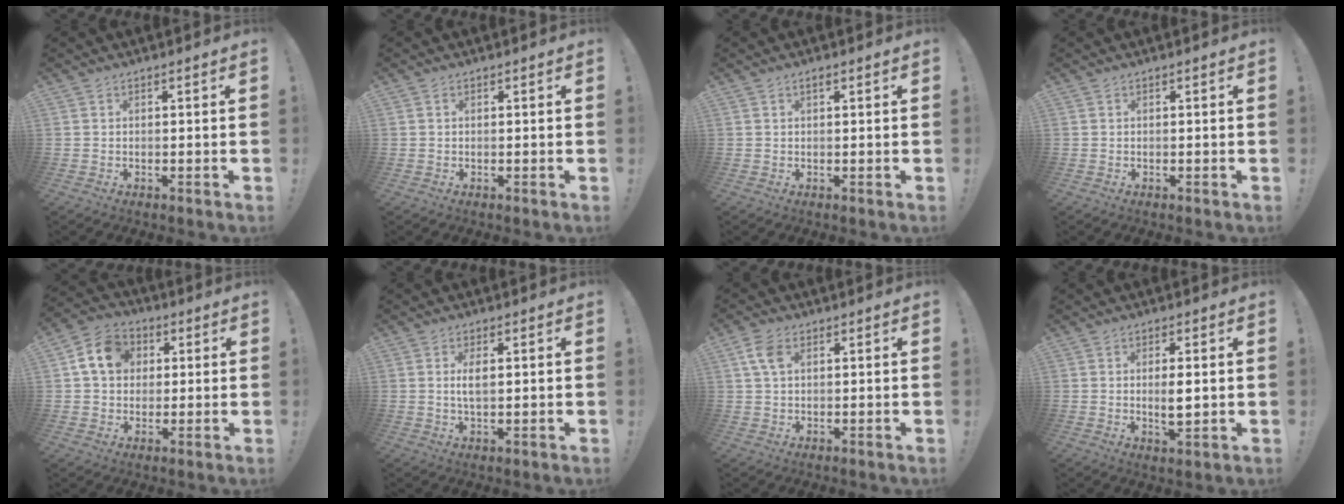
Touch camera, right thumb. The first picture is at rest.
{"total": 0.0}
{"total": 1.0, "force": [0.6, 0.4, 0.7], "torque": [-0.016, 0.002, 0.011]}
{"total": 0.0}
{"total": 11.6, "force": [3.0, 9.5, 6.0], "torque": [-0.091, 0.008, 0.064]}
{"total": 3.7, "force": [0.6, 1.2, 3.5], "torque": [-0.063, -0.007, 0.005]}
{"total": 5.7, "force": [1.9, 3.4, 4.2], "torque": [-0.084, 0.002, 0.036]}
{"total": 4.6, "force": [0.3, 1.5, 4.4], "torque": [-0.060, -0.009, 0.004]}